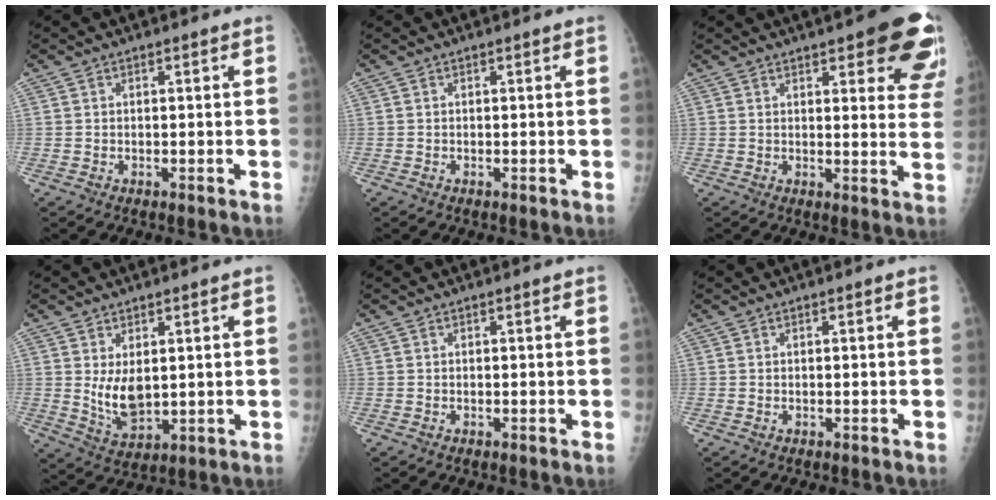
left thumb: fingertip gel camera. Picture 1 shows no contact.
{"total": 0.0}
{"total": 15.2, "force": [8.9, 4.8, 11.4], "torque": [-0.104, -0.036, 0.094]}
{"total": 6.8, "force": [1.3, 3.9, 5.5], "torque": [-0.084, -0.023, 0.039]}
{"total": 0.0}
{"total": 0.0}